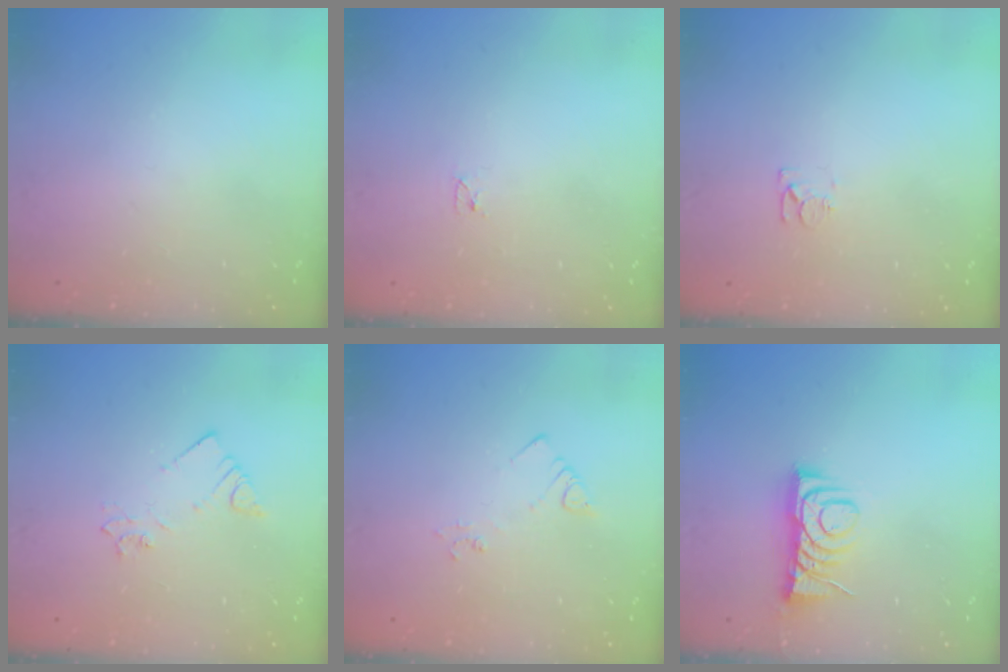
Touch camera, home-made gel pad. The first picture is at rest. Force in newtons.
{"total": 2.3, "press": 2.2, "slide": 0.4}
{"total": 5.0, "press": 5.0, "slide": 0.5}
{"total": 3.1, "press": 3.1, "slide": 0.4}
{"total": 2.6, "press": 2.6, "slide": 0.3}
{"total": 8.1, "press": 8.1, "slide": 0.4}